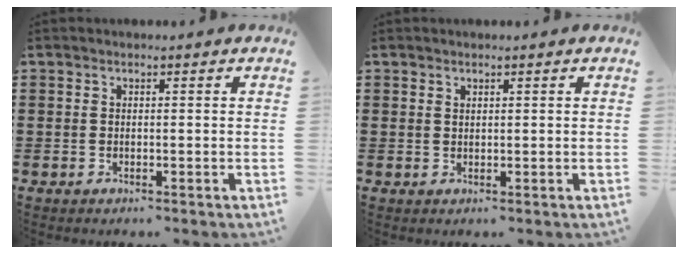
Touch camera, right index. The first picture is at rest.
{"total": 0.7, "force": [0.6, 0.4, 0.1], "torque": [-0.004, 0.001, 0.011]}